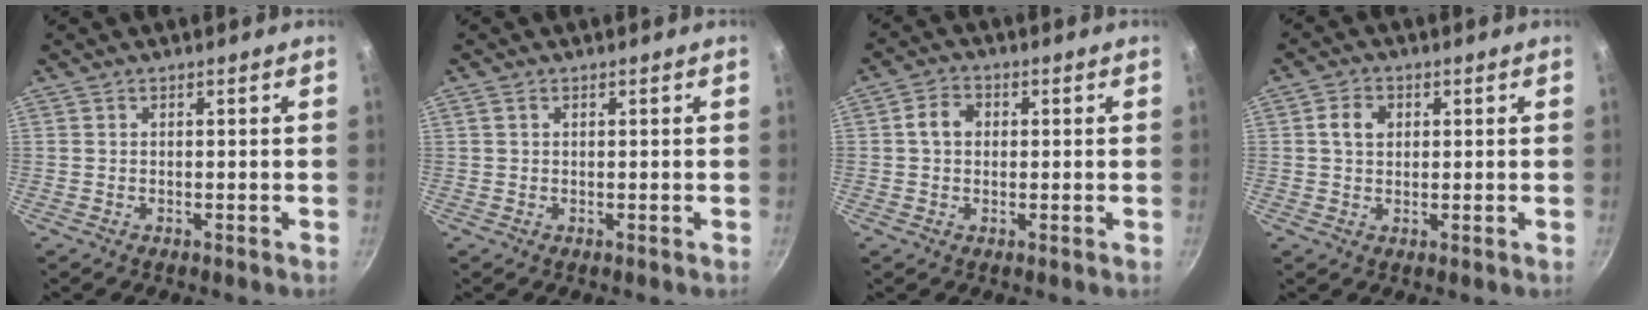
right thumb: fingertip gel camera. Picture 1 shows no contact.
{"total": 0.9, "force": [0.4, 0.6, 0.6], "torque": [-0.011, 0.002, 0.007]}
{"total": 4.3, "force": [0.5, 3.4, 2.6], "torque": [-0.035, 0.012, 0.001]}
{"total": 4.0, "force": [1.0, 3.0, 2.5], "torque": [-0.034, 0.005, 0.013]}